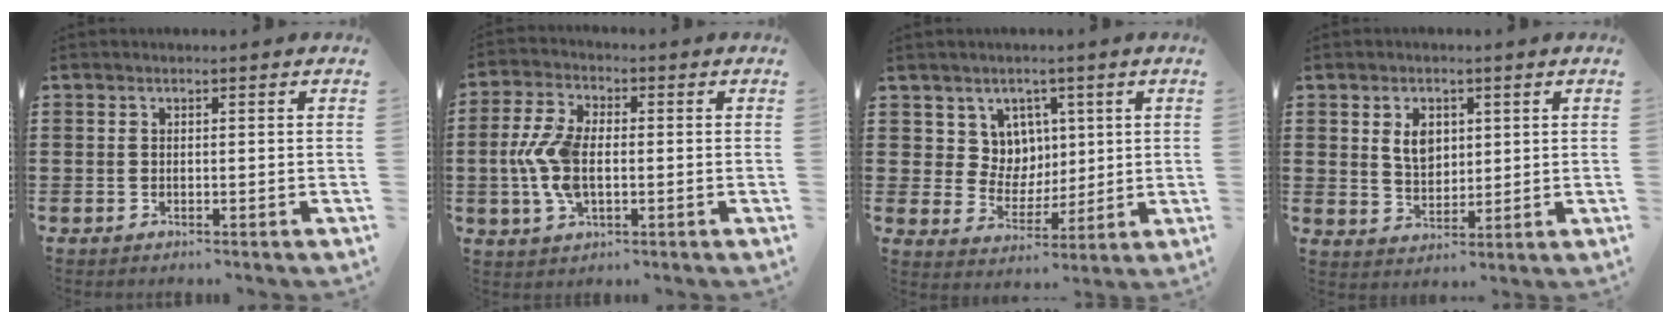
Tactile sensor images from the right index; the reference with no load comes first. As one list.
[{"total": 8.3, "force": [-0.7, 4.6, 6.9], "torque": [-0.167, 0.000, -0.020]}, {"total": 6.8, "force": [3.0, 6.0, 1.5], "torque": [-0.055, 0.004, 0.056]}, {"total": 4.7, "force": [1.5, 3.2, 3.1], "torque": [-0.064, 0.009, 0.024]}]